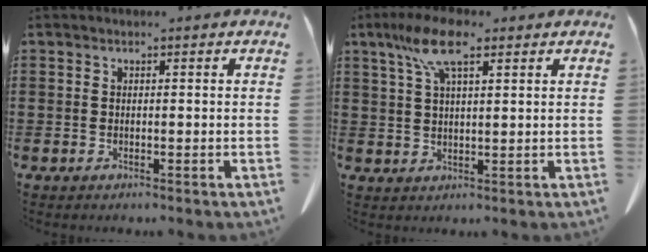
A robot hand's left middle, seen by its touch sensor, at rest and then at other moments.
{"total": 7.7, "force": [4.4, 2.0, 6.0], "torque": [-0.127, 0.009, 0.078]}